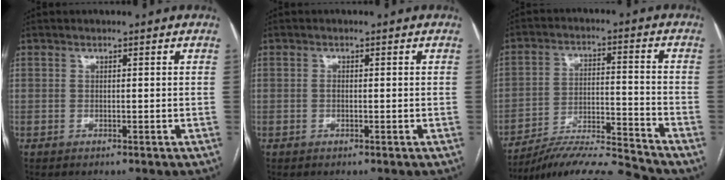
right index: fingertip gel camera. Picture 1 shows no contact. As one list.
[{"total": 0.5, "force": [-0.1, 0.3, 0.5], "torque": [-0.010, 0.001, 0.000]}, {"total": 11.7, "force": [-11.3, -1.7, 2.6], "torque": [-0.041, 0.020, -0.203]}]